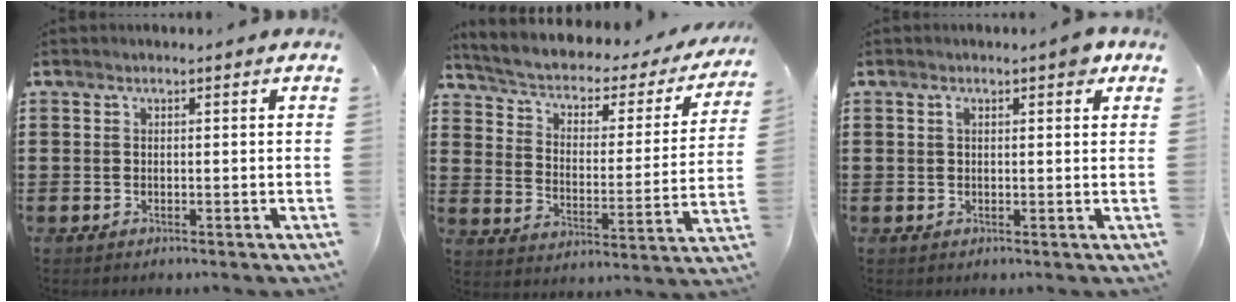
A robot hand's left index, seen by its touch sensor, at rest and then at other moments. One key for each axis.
{"total": 2.9, "fx": 1.3, "fy": 1.8, "fz": 1.9, "tx": -0.049, "ty": -0.015, "tz": 0.010}
{"total": 2.1, "fx": 1.0, "fy": 0.6, "fz": 1.8, "tx": -0.037, "ty": 0.005, "tz": 0.017}